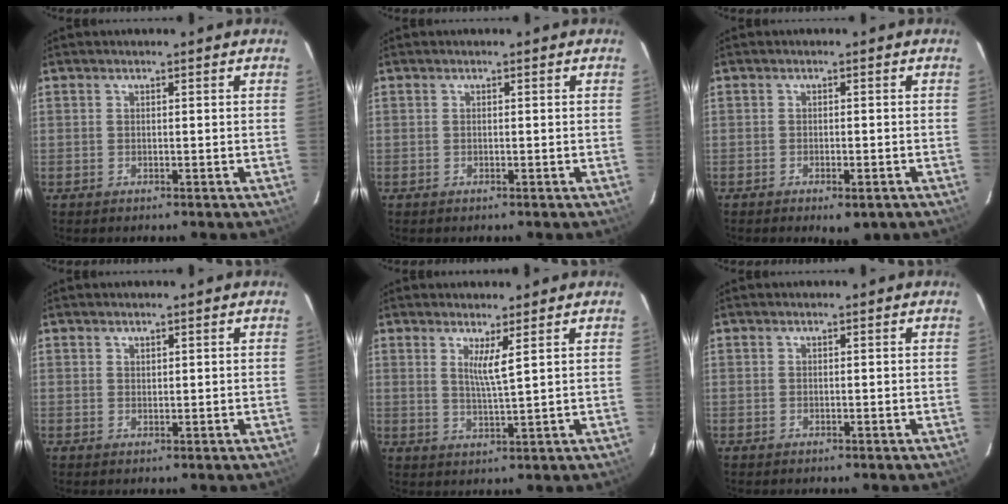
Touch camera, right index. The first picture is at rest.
{"total": 0.0}
{"total": 3.5, "force": [-2.0, 1.5, 2.4], "torque": [-0.042, -0.011, -0.027]}
{"total": 0.8, "force": [0.6, 0.4, 0.1], "torque": [-0.001, 0.001, 0.013]}
{"total": 3.6, "force": [1.9, -0.5, 3.1], "torque": [-0.060, -0.013, 0.031]}
{"total": 0.0}